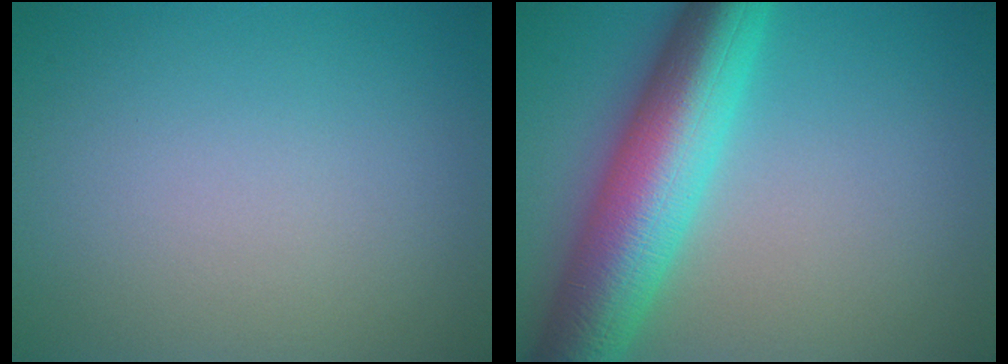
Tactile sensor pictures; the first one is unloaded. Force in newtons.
{"total": 10.2, "press": 10.2, "slide": 0.0}